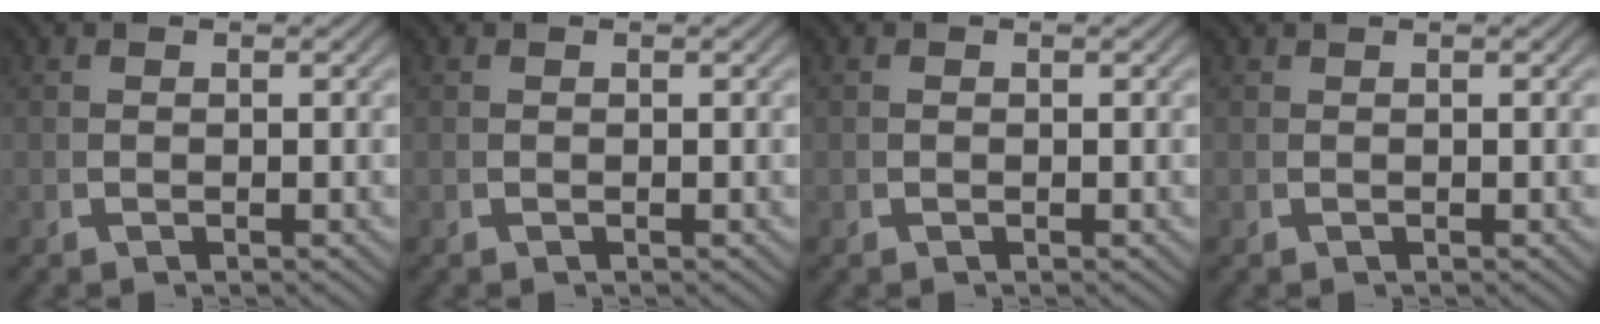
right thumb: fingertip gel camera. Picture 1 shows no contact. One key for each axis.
{"total": 0.0}
{"total": 0.0}
{"total": 0.0}